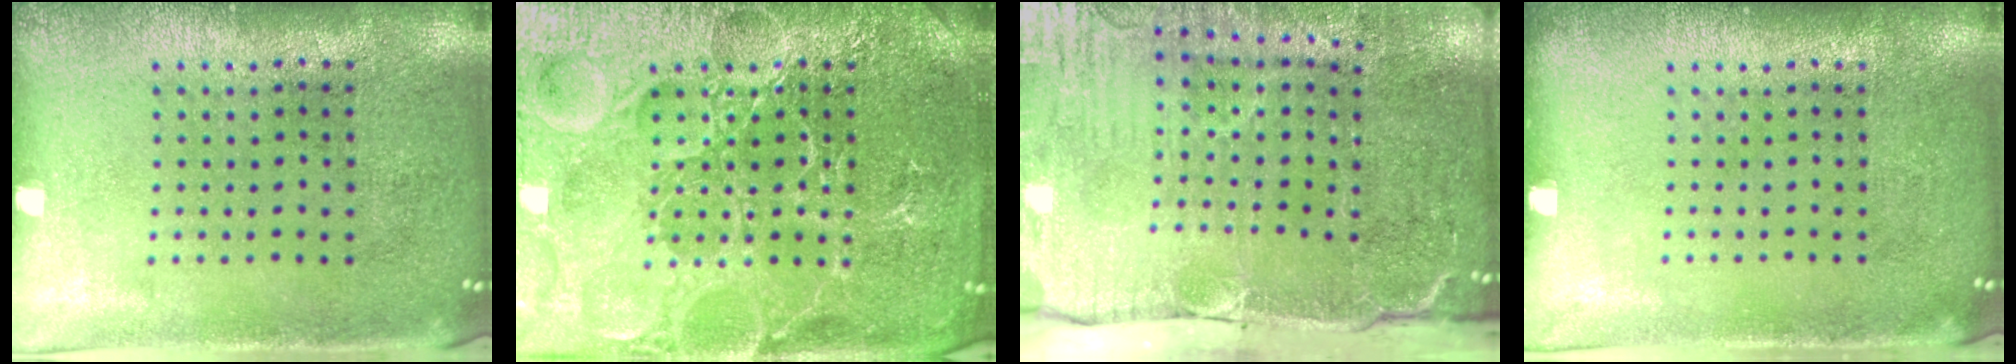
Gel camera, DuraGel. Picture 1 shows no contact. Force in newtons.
{"total": 7.4, "press": 7.4, "slide": 0.9}
{"total": 5.2, "press": 4.4, "slide": 2.7}
{"total": 0.0}